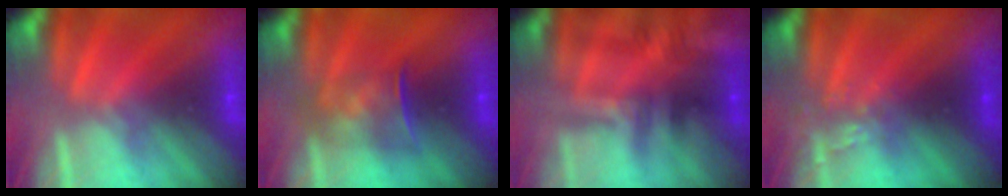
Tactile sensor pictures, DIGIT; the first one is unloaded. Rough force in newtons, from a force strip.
{"total": 7.3}
{"total": 2.4}
{"total": 2.6}